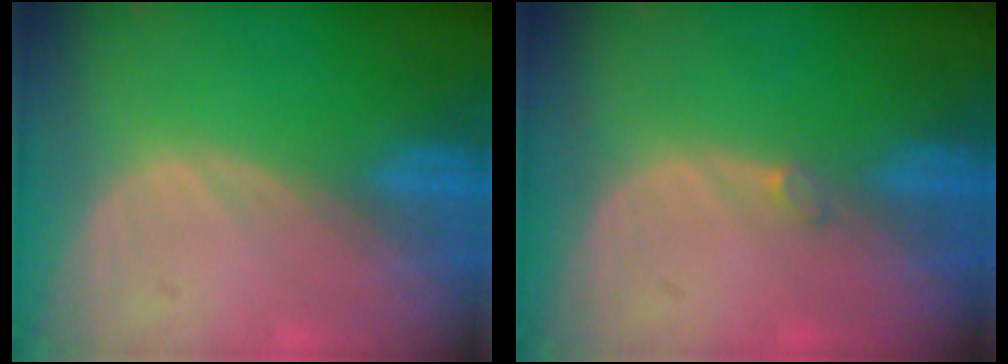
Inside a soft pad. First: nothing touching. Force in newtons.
{"total": 0.8, "press": 0.8, "slide": 0.2}